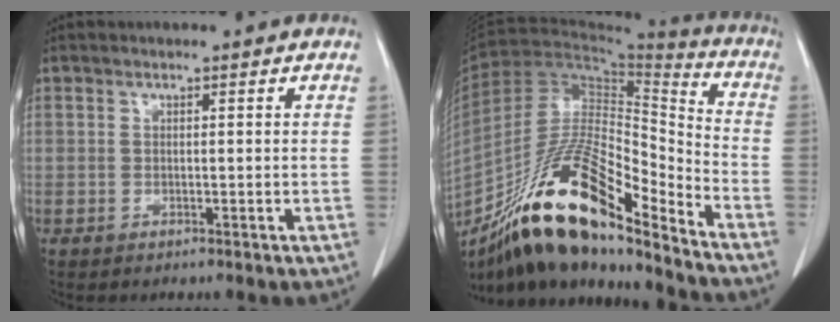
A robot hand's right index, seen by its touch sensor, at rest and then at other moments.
{"total": 22.3, "force": [-15.5, 4.4, 15.4], "torque": [-0.284, -0.007, -0.276]}